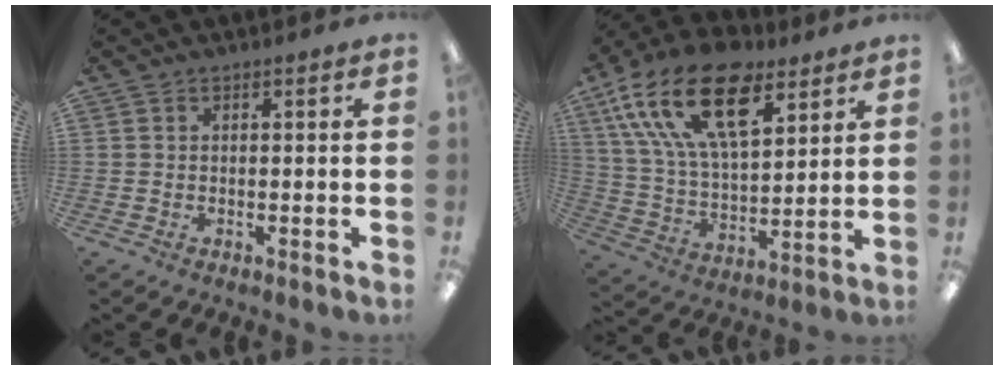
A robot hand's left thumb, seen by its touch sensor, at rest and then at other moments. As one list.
[{"total": 22.5, "force": [12.4, 10.8, 15.4], "torque": [-0.298, -0.052, 0.217]}]